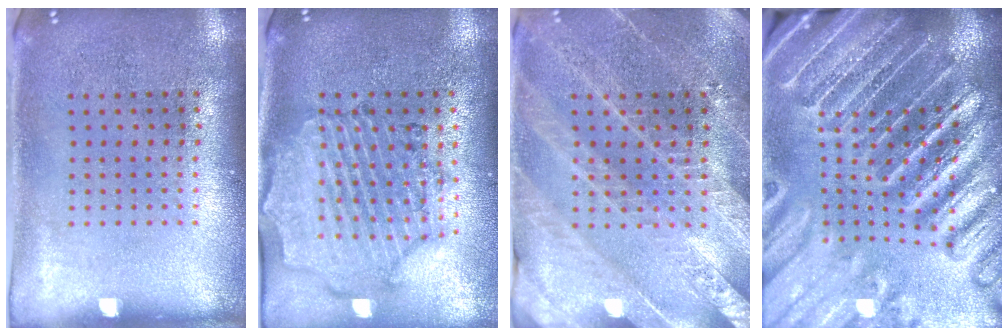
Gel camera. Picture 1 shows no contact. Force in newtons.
{"total": 1.5, "press": 1.5, "slide": 0.3}
{"total": 3.2, "press": 3.0, "slide": 1.0}
{"total": 4.6, "press": 4.2, "slide": 1.8}